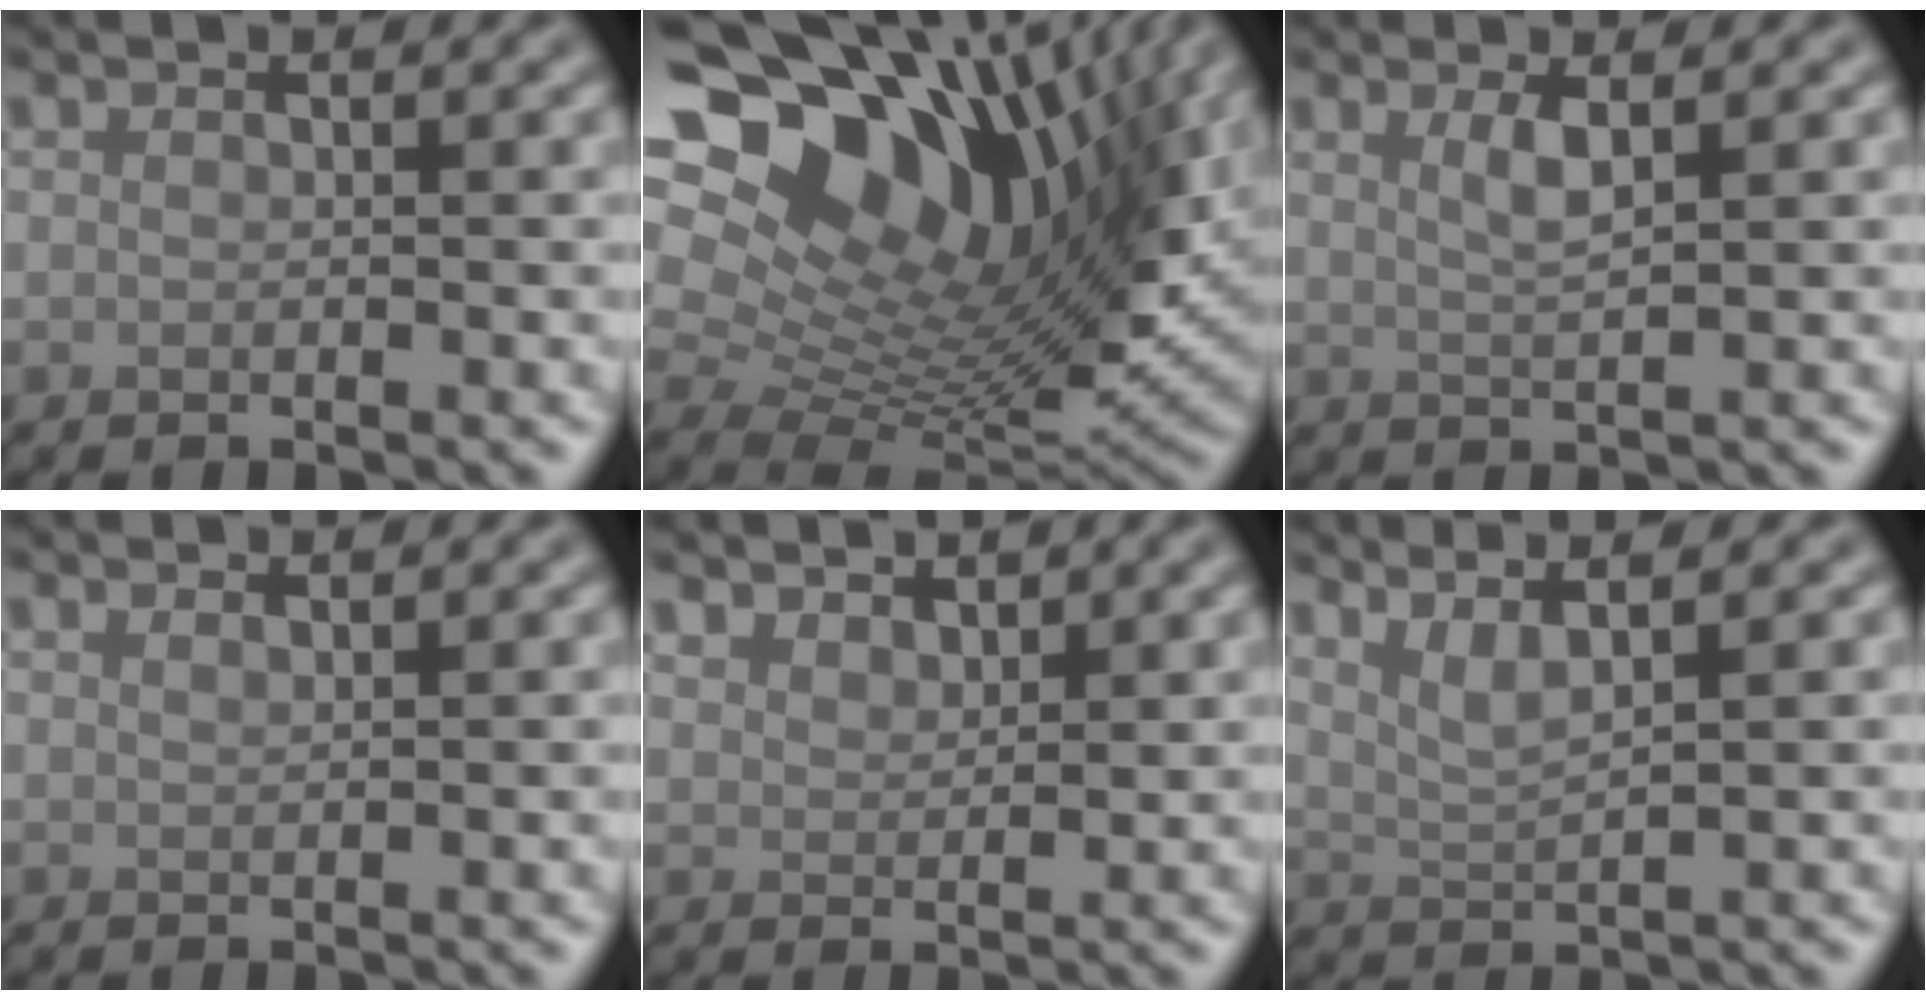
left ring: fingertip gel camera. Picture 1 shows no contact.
{"total": 18.1, "force": [6.5, 10.5, 13.2], "torque": [-0.227, 0.025, 0.116]}
{"total": 1.8, "force": [0.1, 0.5, 1.7], "torque": [-0.029, -0.006, -0.003]}
{"total": 0.5, "force": [0.4, 0.1, 0.3], "torque": [-0.008, -0.005, -0.004]}
{"total": 2.6, "force": [2.3, 0.9, 0.6], "torque": [-0.022, -0.002, 0.035]}
{"total": 2.8, "force": [1.9, 0.5, 2.1], "torque": [-0.037, 0.002, 0.027]}